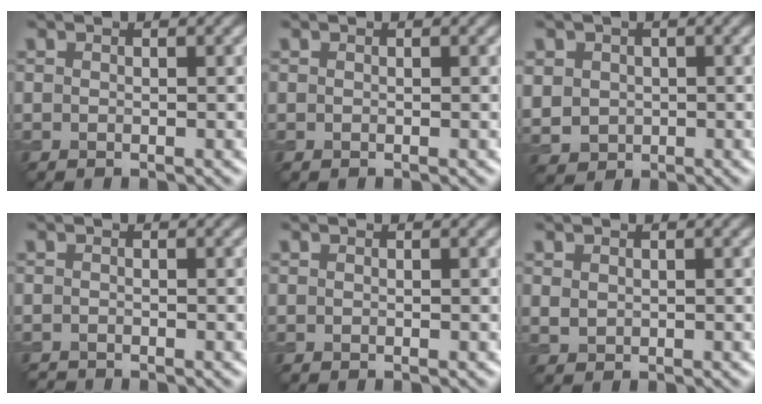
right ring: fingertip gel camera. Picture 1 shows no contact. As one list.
[{"total": 0.0}, {"total": 3.5, "force": [0.5, 3.3, 1.1], "torque": [-0.037, 0.000, 0.016]}, {"total": 0.7, "force": [-0.7, 0.0, 0.0], "torque": [0.002, -0.004, -0.015]}, {"total": 0.0}, {"total": 0.9, "force": [0.4, 0.7, 0.4], "torque": [-0.011, -0.003, 0.013]}]